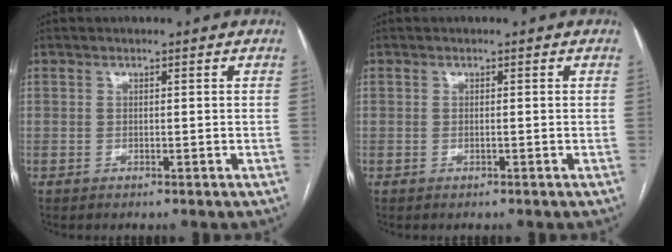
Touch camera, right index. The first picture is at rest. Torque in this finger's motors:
{"motor_torque": [0.14, -0.03, 0.00, 0.00]}